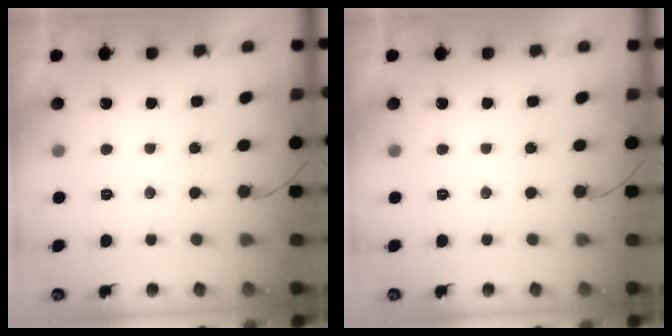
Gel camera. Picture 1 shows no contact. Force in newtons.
{"total": 0.0}